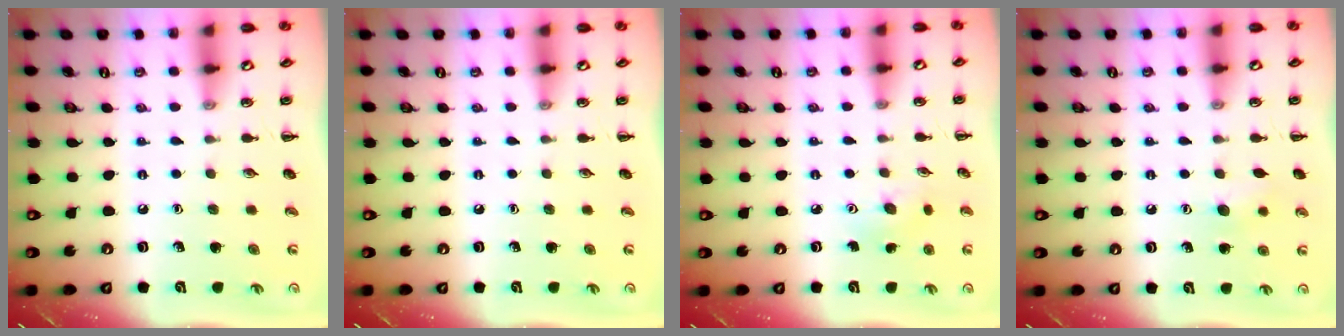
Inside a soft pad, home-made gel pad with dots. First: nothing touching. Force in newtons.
{"total": 0.0}
{"total": 4.4, "press": 4.2, "slide": 1.2}
{"total": 6.2, "press": 6.0, "slide": 1.4}